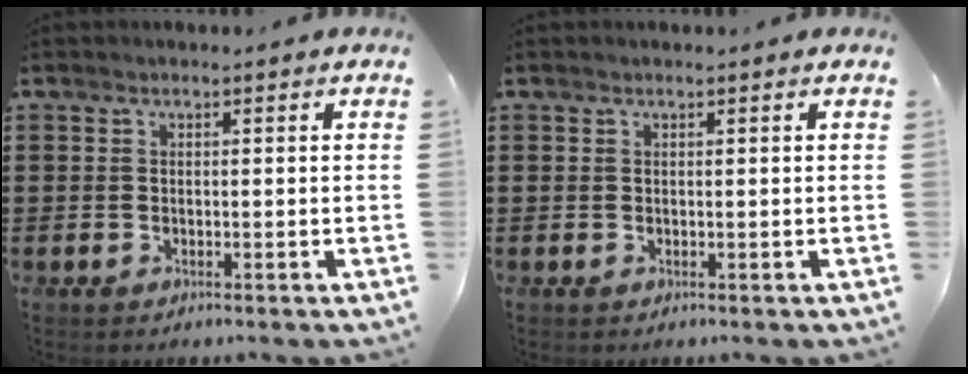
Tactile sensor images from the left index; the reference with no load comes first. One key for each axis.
{"total": 0.0}